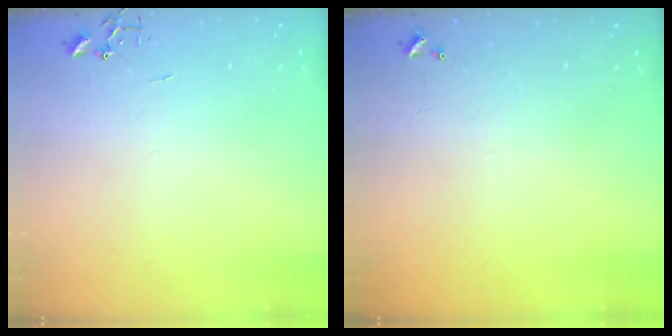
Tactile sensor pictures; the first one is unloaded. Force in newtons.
{"total": 0.0}